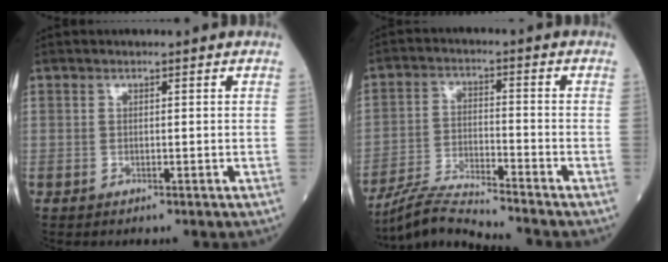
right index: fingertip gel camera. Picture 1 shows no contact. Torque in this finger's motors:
{"motor_torque": [-0.52, -0.51, -0.05, -0.02]}